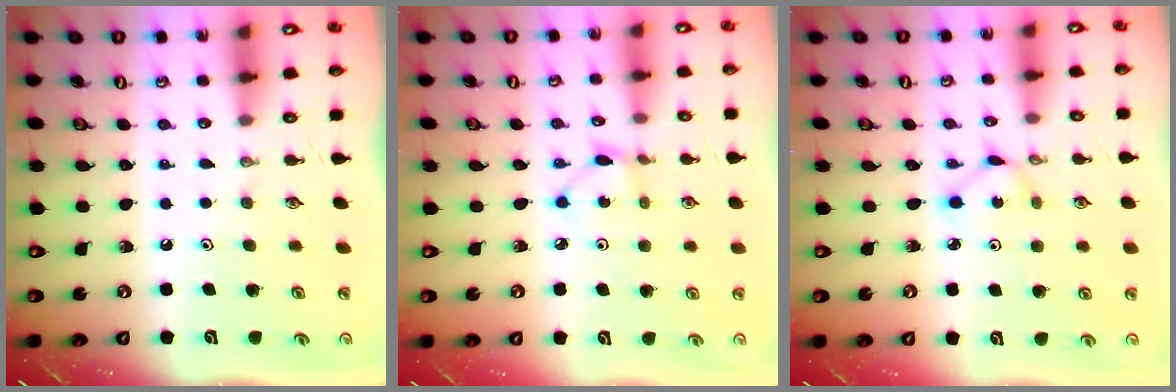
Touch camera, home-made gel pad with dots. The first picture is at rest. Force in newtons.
{"total": 2.4, "press": 2.4, "slide": 0.3}
{"total": 1.6, "press": 1.6, "slide": 0.2}